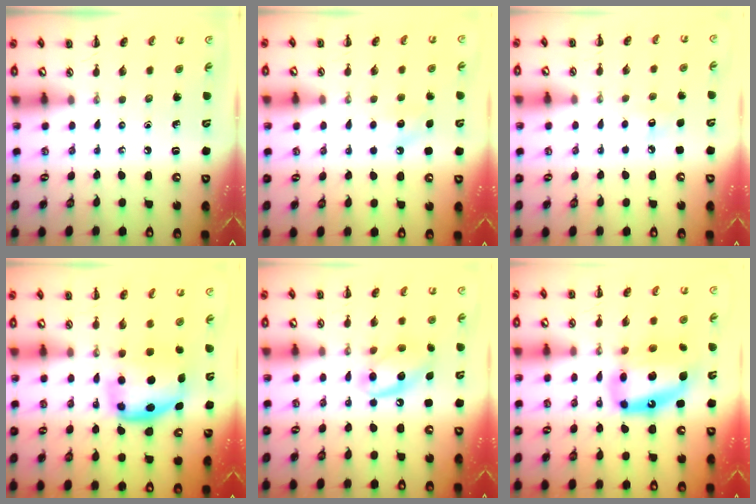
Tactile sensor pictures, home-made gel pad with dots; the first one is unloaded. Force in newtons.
{"total": 5.6, "press": 5.4, "slide": 1.5}
{"total": 4.4, "press": 4.2, "slide": 1.1}
{"total": 7.1, "press": 7.0, "slide": 1.1}
{"total": 13.5, "press": 13.5, "slide": 1.4}
{"total": 15.0, "press": 14.4, "slide": 4.2}